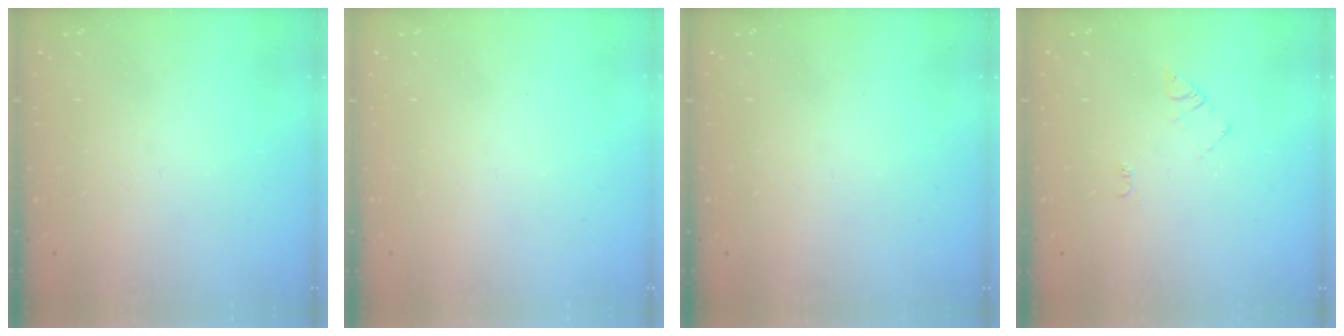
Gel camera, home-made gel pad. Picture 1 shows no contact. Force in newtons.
{"total": 1.5, "press": 1.5, "slide": 0.1}
{"total": 0.0}
{"total": 4.4, "press": 4.4, "slide": 0.5}